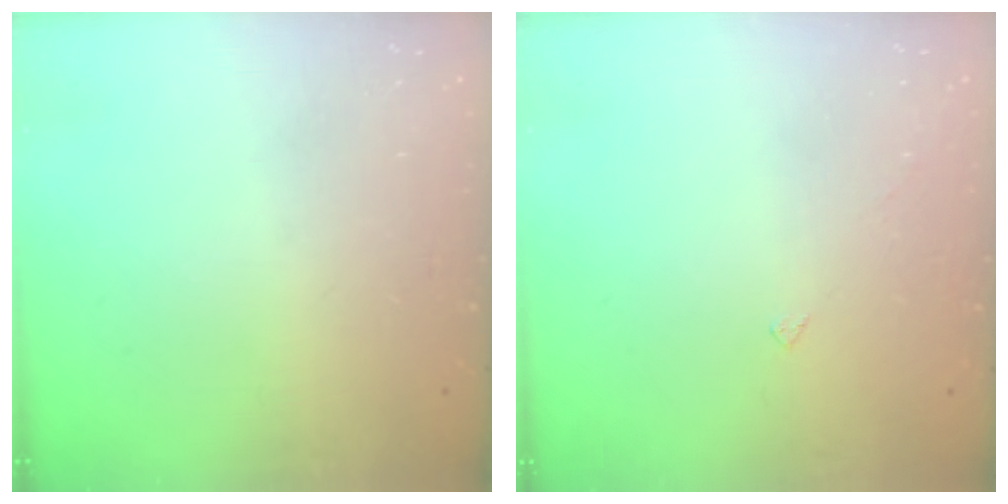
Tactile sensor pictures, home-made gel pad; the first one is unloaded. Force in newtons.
{"total": 2.3, "press": 2.3, "slide": 0.5}